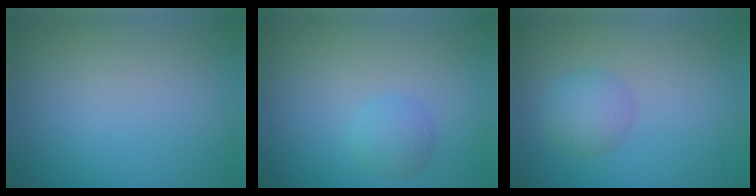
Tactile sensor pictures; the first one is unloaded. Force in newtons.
{"total": 1.7, "press": 1.7, "slide": 0.1}
{"total": 2.4, "press": 2.4, "slide": 0.1}